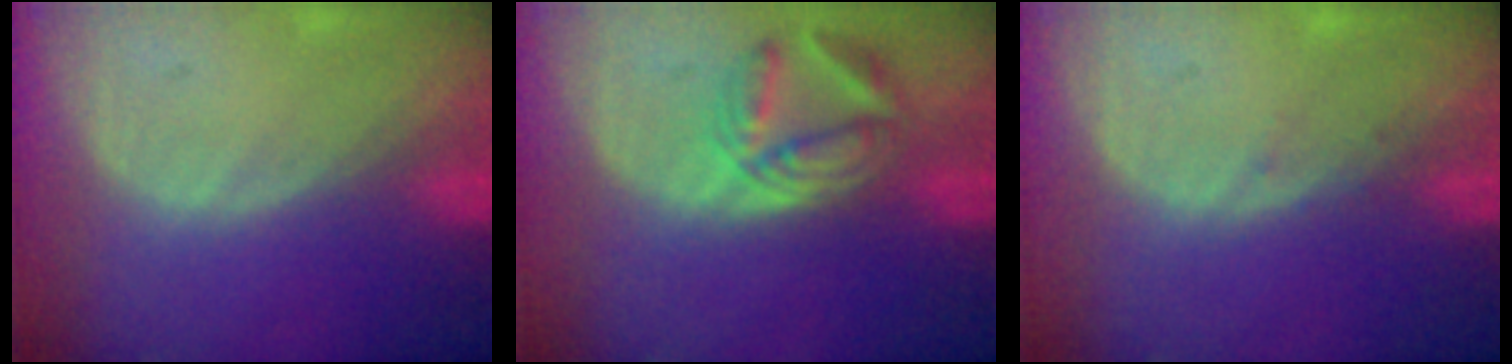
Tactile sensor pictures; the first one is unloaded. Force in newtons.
{"total": 5.6, "press": 5.6, "slide": 0.8}
{"total": 0.6, "press": 0.3, "slide": 0.5}